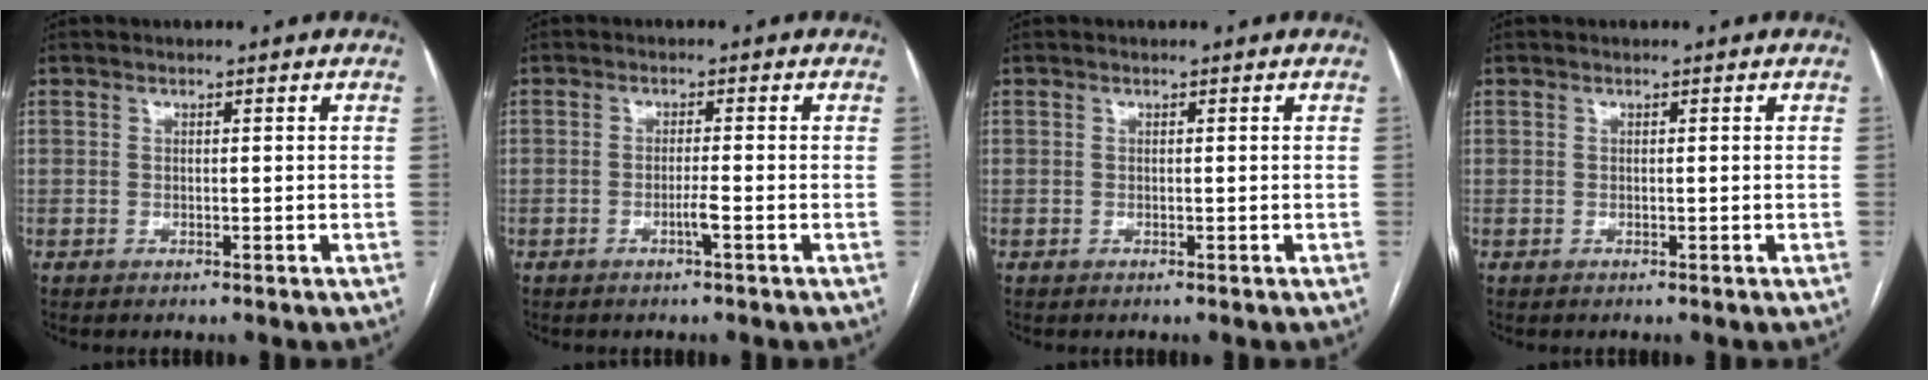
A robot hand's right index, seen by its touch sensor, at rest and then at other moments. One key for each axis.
{"total": 1.8, "fx": -0.9, "fy": -0.3, "fz": 1.6, "tx": -0.031, "ty": -0.002, "tz": -0.018}
{"total": 0.0}
{"total": 0.0}